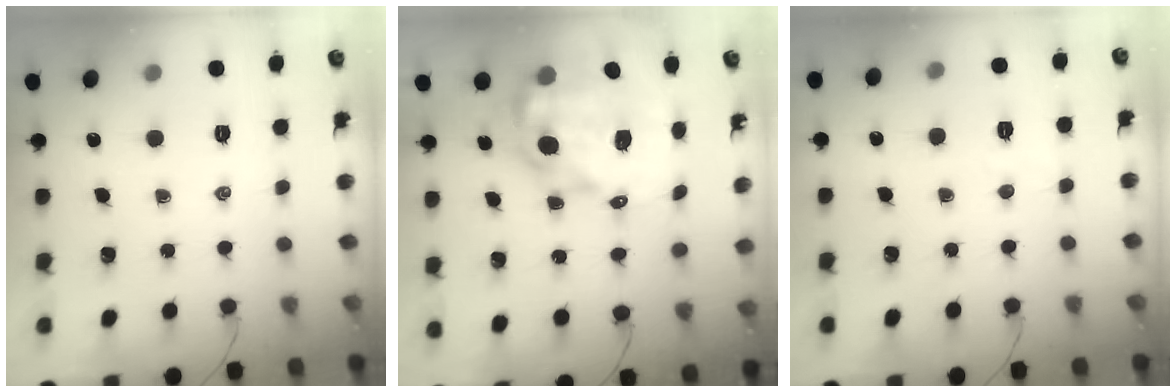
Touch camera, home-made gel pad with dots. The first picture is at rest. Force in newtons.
{"total": 15.0, "press": 14.6, "slide": 3.4}
{"total": 2.5, "press": 2.4, "slide": 0.8}